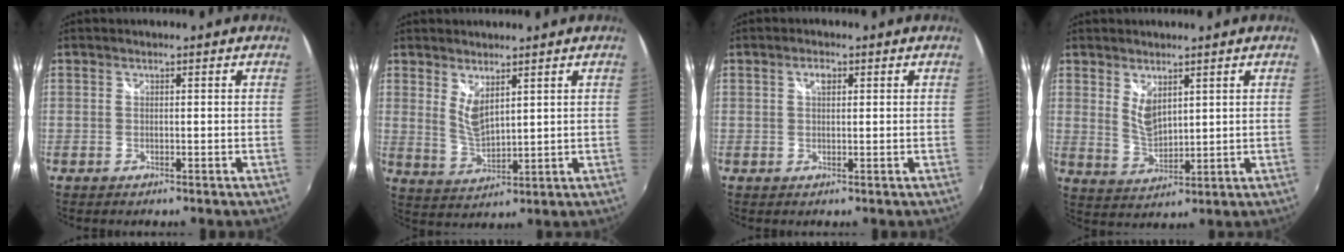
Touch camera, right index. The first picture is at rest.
{"total": 5.0, "force": [2.9, 1.9, 3.6], "torque": [-0.063, -0.011, 0.057]}
{"total": 1.9, "force": [0.7, 1.0, 1.5], "torque": [-0.024, 0.005, 0.010]}
{"total": 5.1, "force": [2.8, 2.5, 3.4], "torque": [-0.057, -0.009, 0.055]}